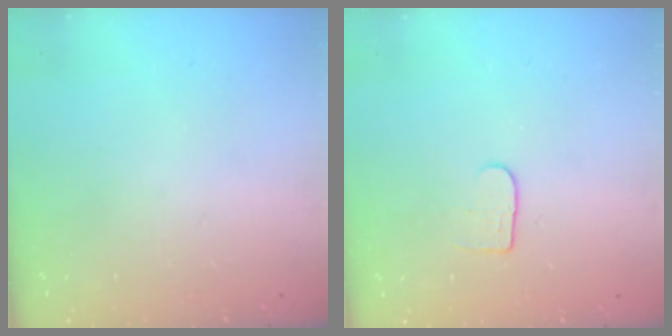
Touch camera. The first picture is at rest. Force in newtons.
{"total": 4.3, "press": 4.3, "slide": 0.5}